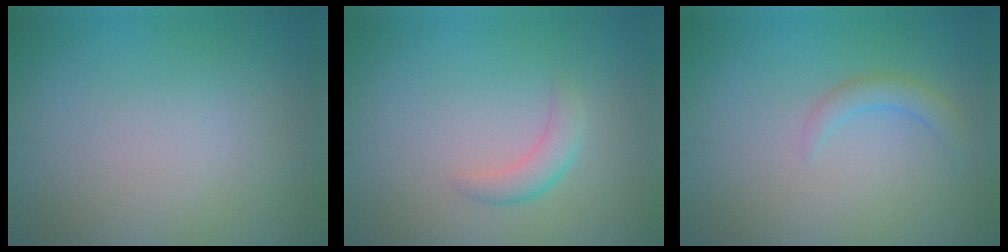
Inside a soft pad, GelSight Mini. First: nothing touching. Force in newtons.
{"total": 1.8, "press": 1.8, "slide": 0.0}
{"total": 1.6, "press": 1.6, "slide": 0.2}